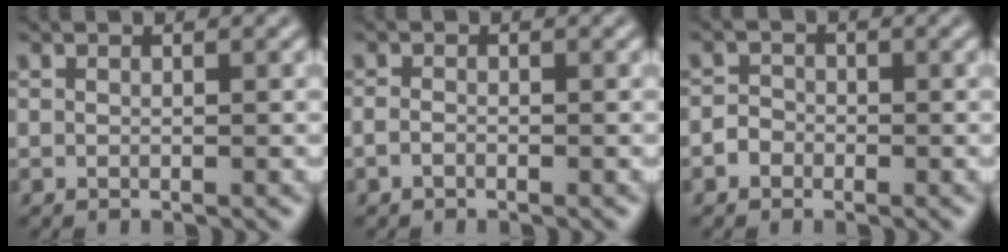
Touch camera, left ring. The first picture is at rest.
{"total": 0.7, "force": [-0.4, 0.4, 0.4], "torque": [-0.008, -0.002, -0.010]}
{"total": 1.4, "force": [-0.7, 1.2, 0.3], "torque": [0.004, 0.002, -0.018]}